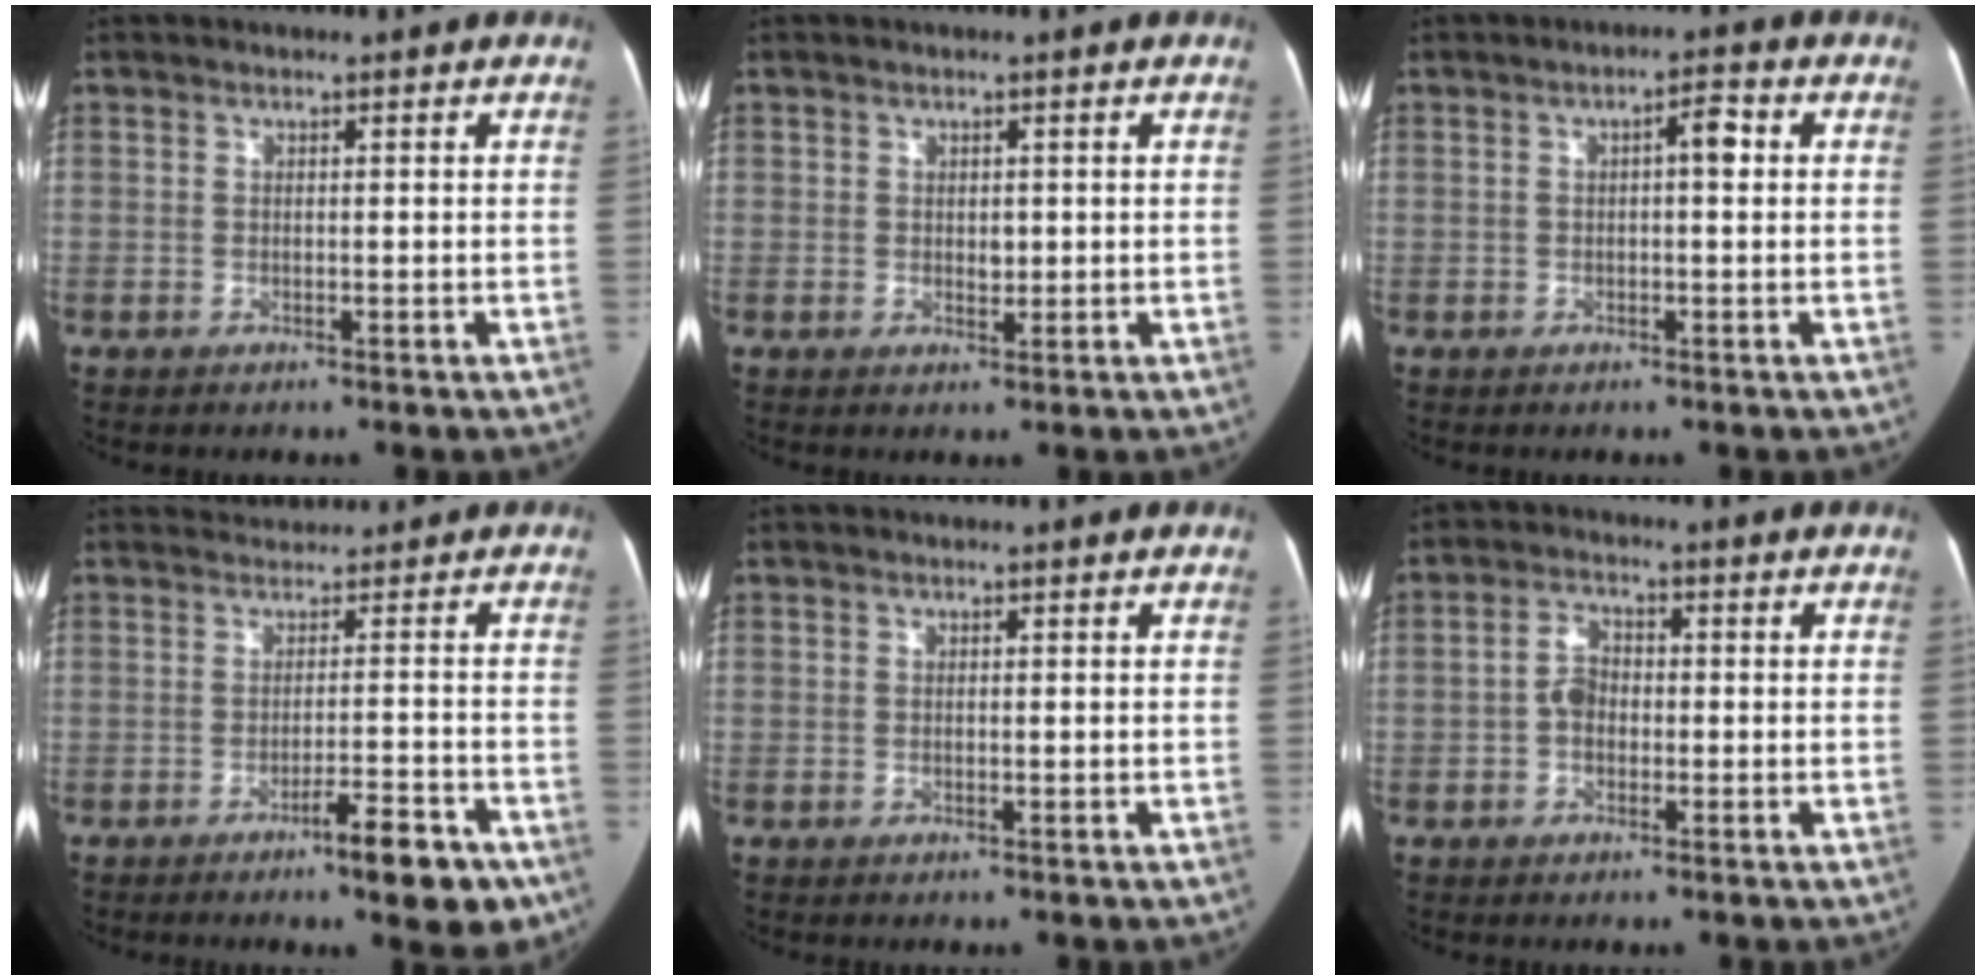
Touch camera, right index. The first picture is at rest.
{"total": 1.4, "force": [0.1, 1.1, 0.8], "torque": [-0.005, -0.002, 0.001]}
{"total": 3.1, "force": [0.4, 0.8, 2.9], "torque": [-0.044, 0.013, 0.003]}
{"total": 5.7, "force": [-2.2, 1.2, 5.1], "torque": [-0.067, 0.009, -0.026]}
{"total": 0.0}
{"total": 3.5, "force": [-0.6, 2.5, 2.4], "torque": [-0.050, 0.017, -0.015]}